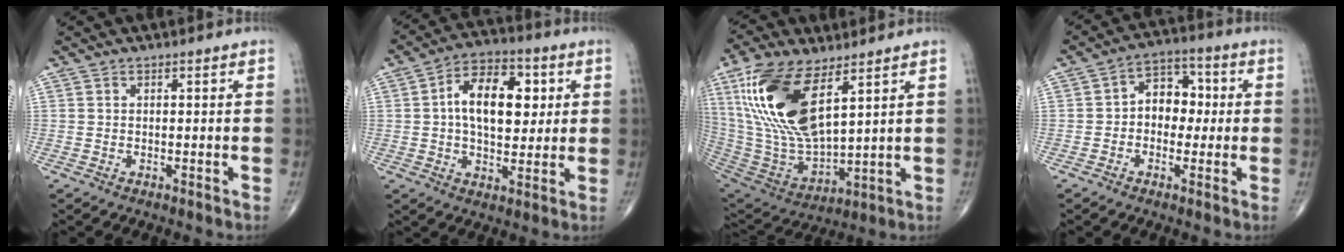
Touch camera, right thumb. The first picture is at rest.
{"total": 14.1, "force": [2.5, 8.2, 11.2], "torque": [-0.152, 0.008, 0.034]}
{"total": 21.4, "force": [9.0, 9.1, 17.1], "torque": [-0.353, -0.040, 0.184]}
{"total": 8.2, "force": [0.0, 6.1, 5.5], "torque": [-0.045, 0.027, -0.012]}